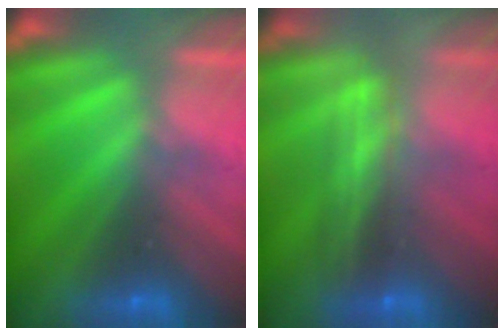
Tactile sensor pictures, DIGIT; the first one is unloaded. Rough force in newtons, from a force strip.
{"total": 2.4}